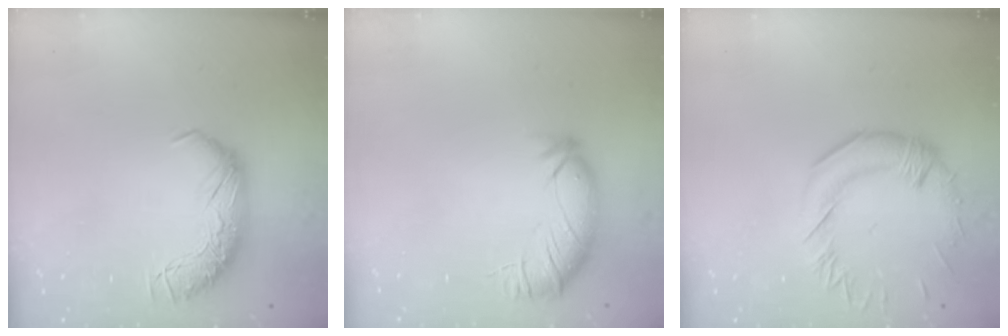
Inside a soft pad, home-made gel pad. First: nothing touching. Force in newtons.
{"total": 3.2, "press": 2.5, "slide": 1.9}
{"total": 1.0, "press": 0.6, "slide": 0.8}